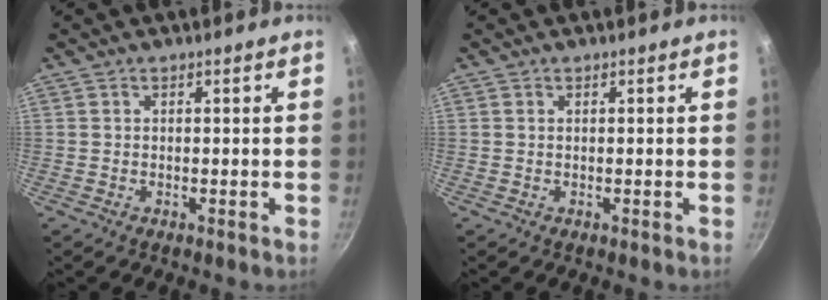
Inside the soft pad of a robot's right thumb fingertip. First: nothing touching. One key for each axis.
{"total": 0.0}